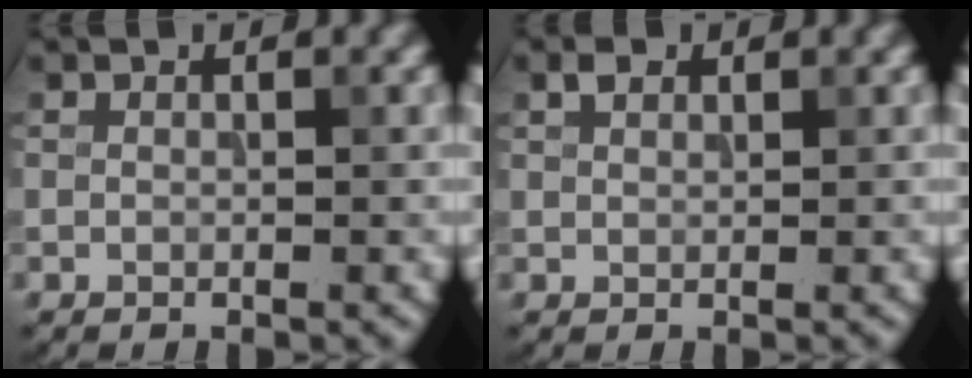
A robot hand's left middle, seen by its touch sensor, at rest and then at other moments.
{"total": 1.2, "force": [0.8, 0.7, 0.5], "torque": [-0.010, 0.004, 0.014]}